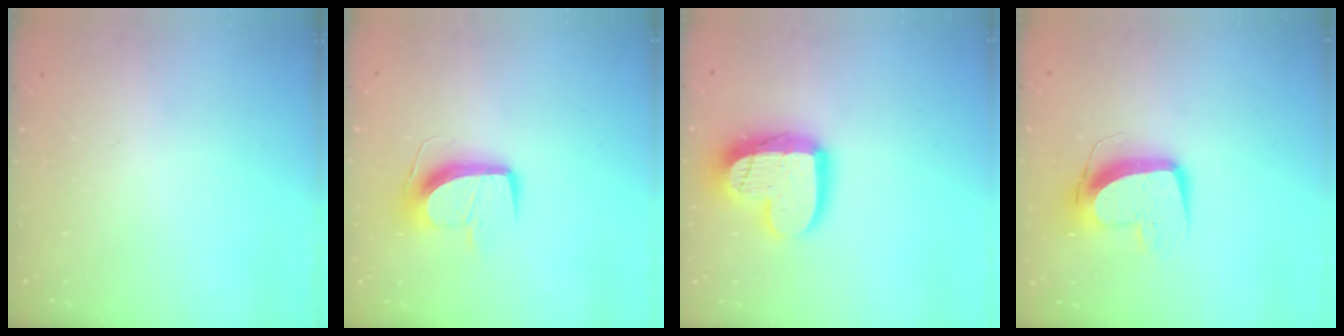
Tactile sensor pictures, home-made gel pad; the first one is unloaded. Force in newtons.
{"total": 11.6, "press": 11.6, "slide": 0.1}
{"total": 17.3, "press": 17.3, "slide": 1.7}
{"total": 11.8, "press": 11.7, "slide": 1.1}